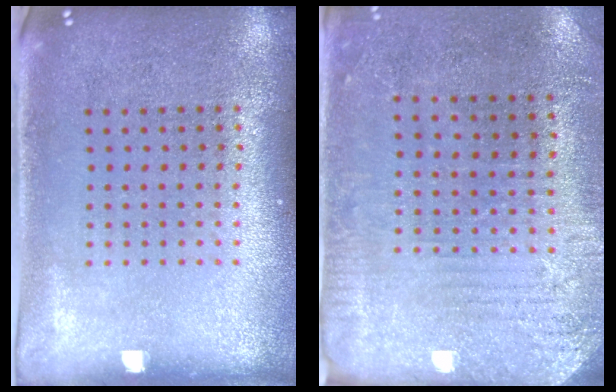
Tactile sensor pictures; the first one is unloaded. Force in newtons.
{"total": 2.8, "press": 2.4, "slide": 1.4}